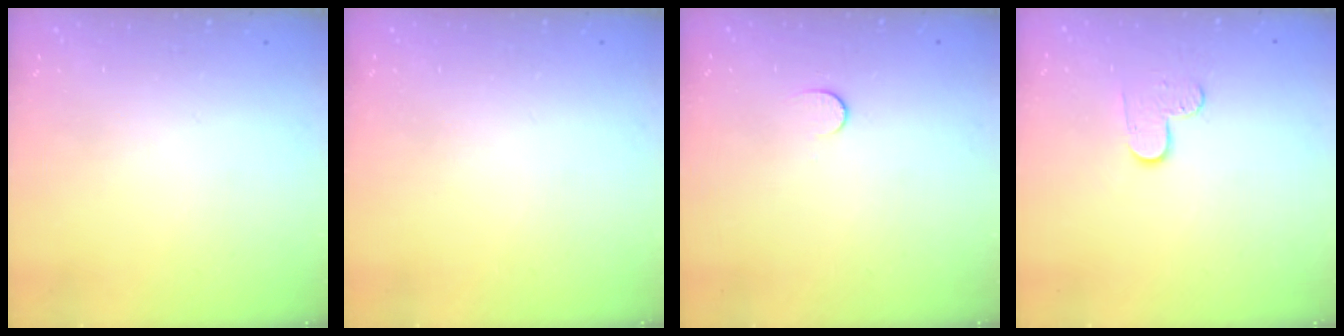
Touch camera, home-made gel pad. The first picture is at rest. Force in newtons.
{"total": 0.0}
{"total": 5.2, "press": 5.2, "slide": 0.5}
{"total": 5.5, "press": 5.5, "slide": 0.4}